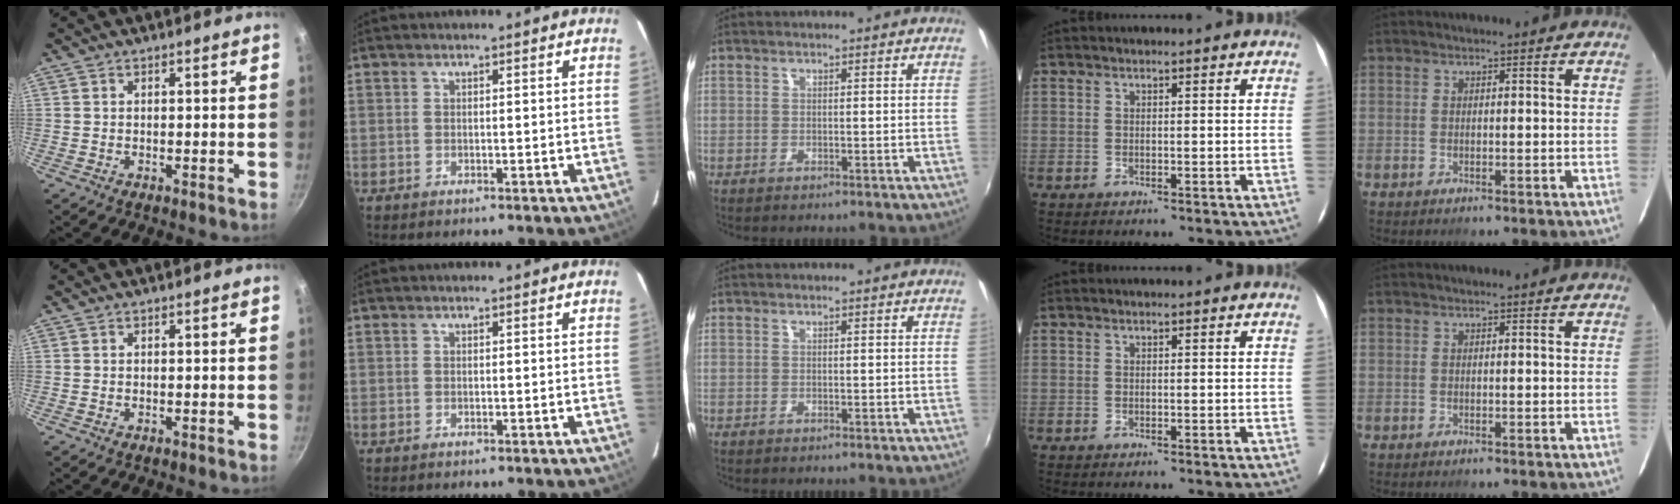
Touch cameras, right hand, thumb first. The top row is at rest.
{}